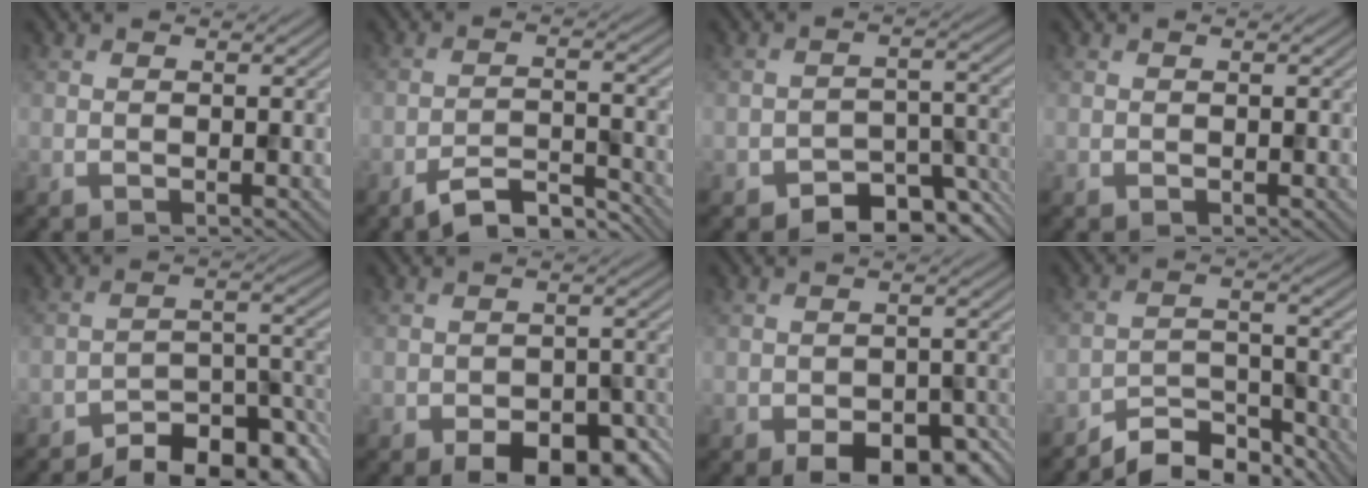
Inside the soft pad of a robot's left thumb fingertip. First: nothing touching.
{"total": 5.8, "force": [-5.0, 1.1, 2.8], "torque": [-0.053, -0.002, -0.088]}
{"total": 6.7, "force": [-4.7, 3.4, 3.5], "torque": [-0.040, -0.006, -0.079]}
{"total": 0.0}
{"total": 11.7, "force": [-9.8, 3.7, 5.3], "torque": [-0.068, -0.001, -0.139]}
{"total": 9.1, "force": [-5.9, 4.3, 5.5], "torque": [-0.074, -0.014, -0.075]}
{"total": 8.2, "force": [-5.1, 4.0, 5.0], "torque": [-0.068, -0.016, -0.061]}
{"total": 6.3, "force": [-5.7, 1.6, 2.2], "torque": [-0.034, 0.002, -0.109]}